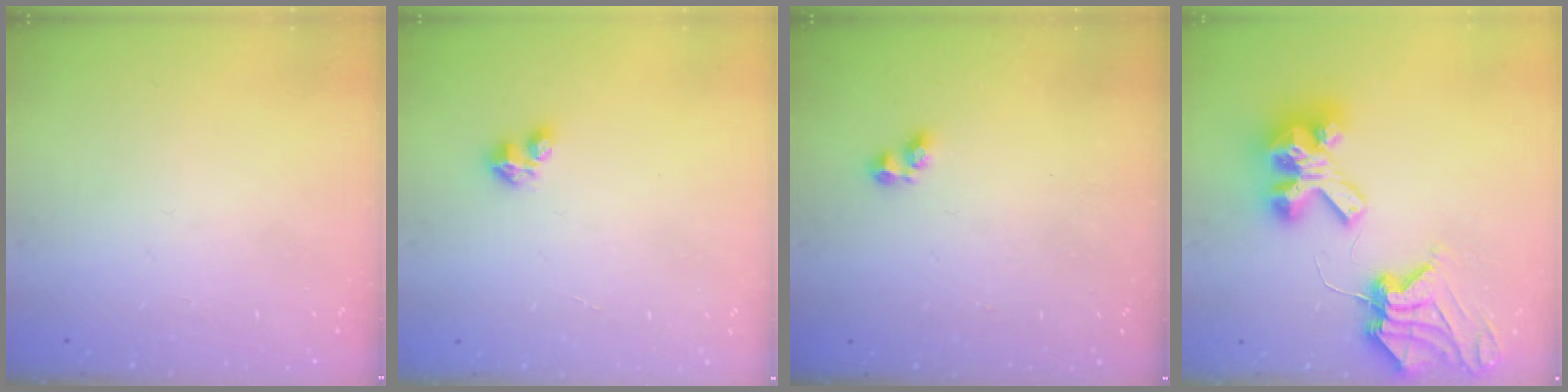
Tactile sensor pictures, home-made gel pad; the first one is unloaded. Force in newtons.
{"total": 2.7, "press": 2.7, "slide": 0.3}
{"total": 2.4, "press": 2.3, "slide": 0.4}
{"total": 12.0, "press": 11.9, "slide": 1.3}